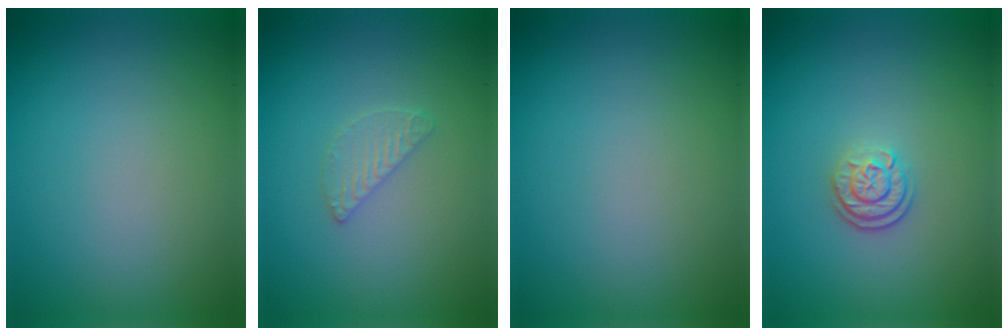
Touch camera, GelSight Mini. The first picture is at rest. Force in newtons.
{"total": 1.5, "press": 1.5, "slide": 0.2}
{"total": 0.0}
{"total": 2.3, "press": 1.7, "slide": 1.5}